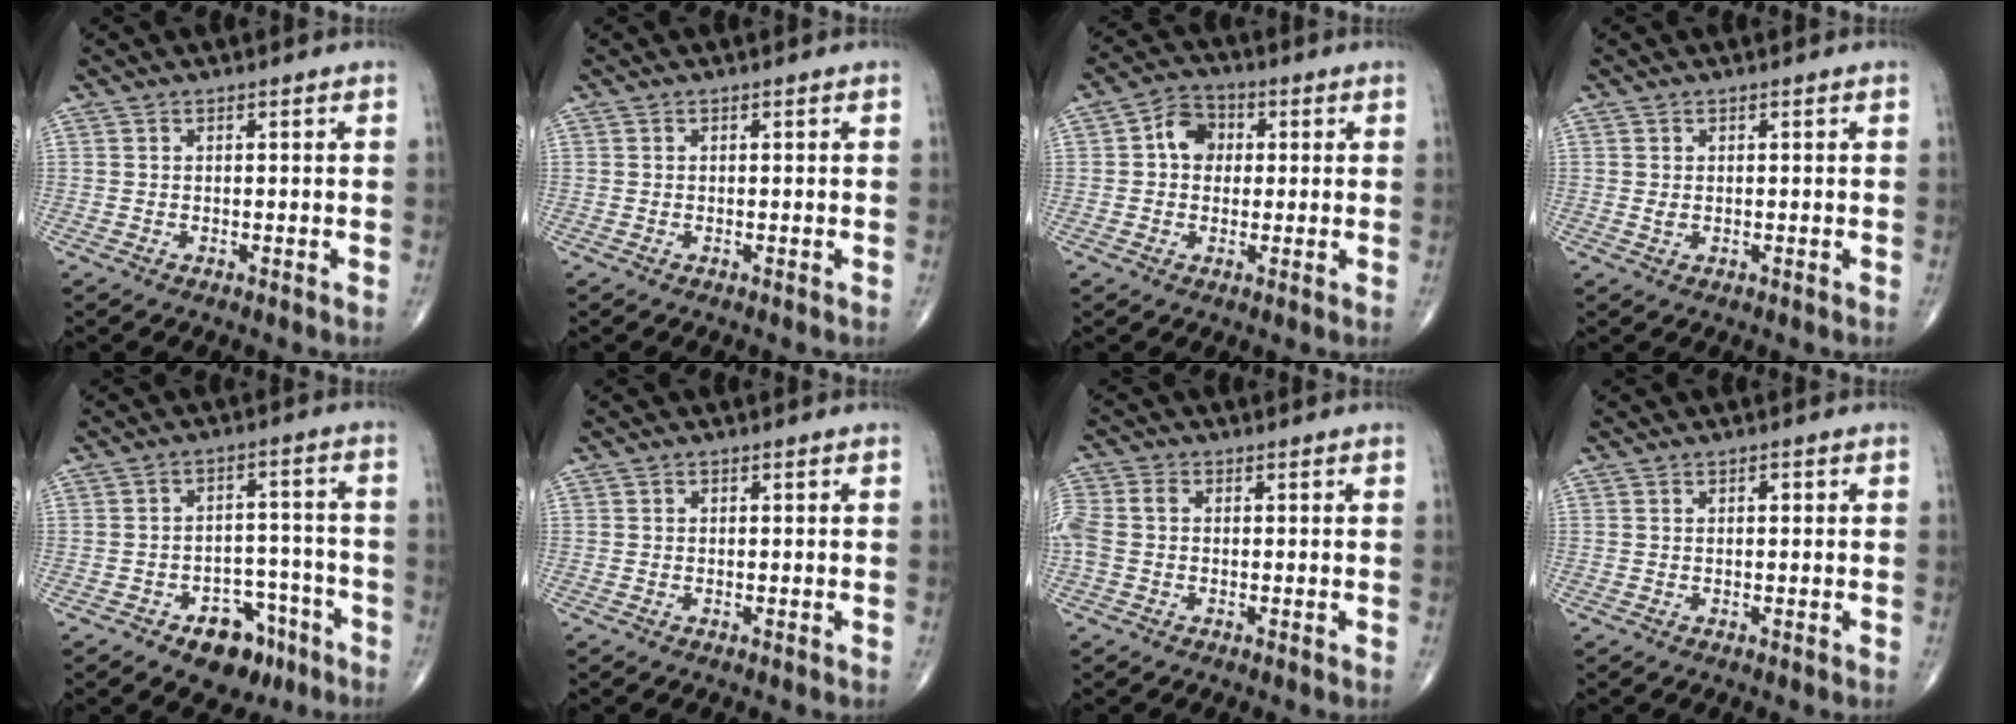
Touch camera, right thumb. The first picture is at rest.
{"total": 0.0}
{"total": 6.3, "force": [0.8, 5.2, 3.6], "torque": [-0.038, 0.014, 0.004]}
{"total": 1.0, "force": [0.1, 0.7, 0.7], "torque": [-0.011, -0.002, 0.004]}
{"total": 9.8, "force": [-5.8, 6.1, 4.9], "torque": [-0.033, 0.050, -0.079]}
{"total": 0.0}
{"total": 5.8, "force": [-0.2, 4.1, 4.1], "torque": [-0.112, 0.017, -0.008]}
{"total": 0.7, "force": [0.1, 0.5, 0.6], "torque": [-0.004, 0.003, 0.000]}